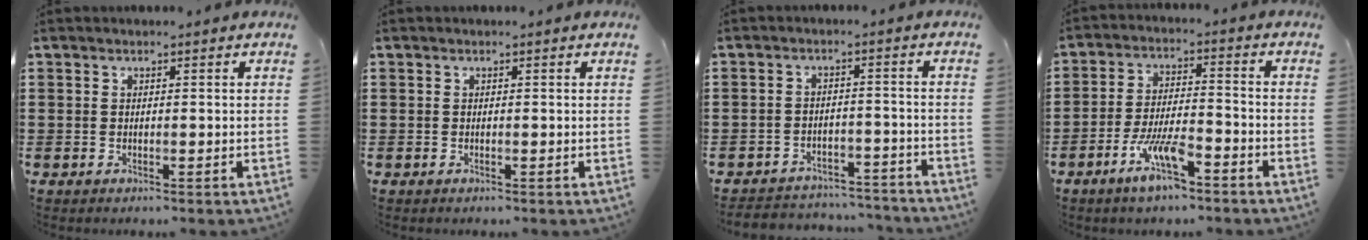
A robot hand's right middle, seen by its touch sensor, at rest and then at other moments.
{"total": 0.0}
{"total": 3.7, "force": [-3.6, 0.5, -0.1], "torque": [-0.005, 0.004, -0.078]}
{"total": 8.1, "force": [-5.0, 2.1, 6.0], "torque": [-0.129, -0.003, -0.093]}